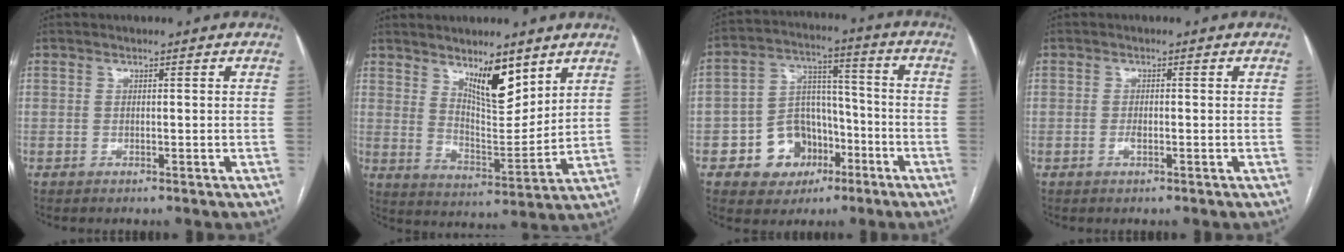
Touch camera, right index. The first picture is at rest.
{"total": 9.3, "force": [6.0, 2.6, 6.6], "torque": [-0.117, -0.010, 0.111]}
{"total": 10.7, "force": [-4.6, 8.7, 4.0], "torque": [-0.066, 0.033, -0.067]}
{"total": 1.0, "force": [-0.3, 0.3, 0.9], "torque": [-0.021, -0.001, -0.006]}